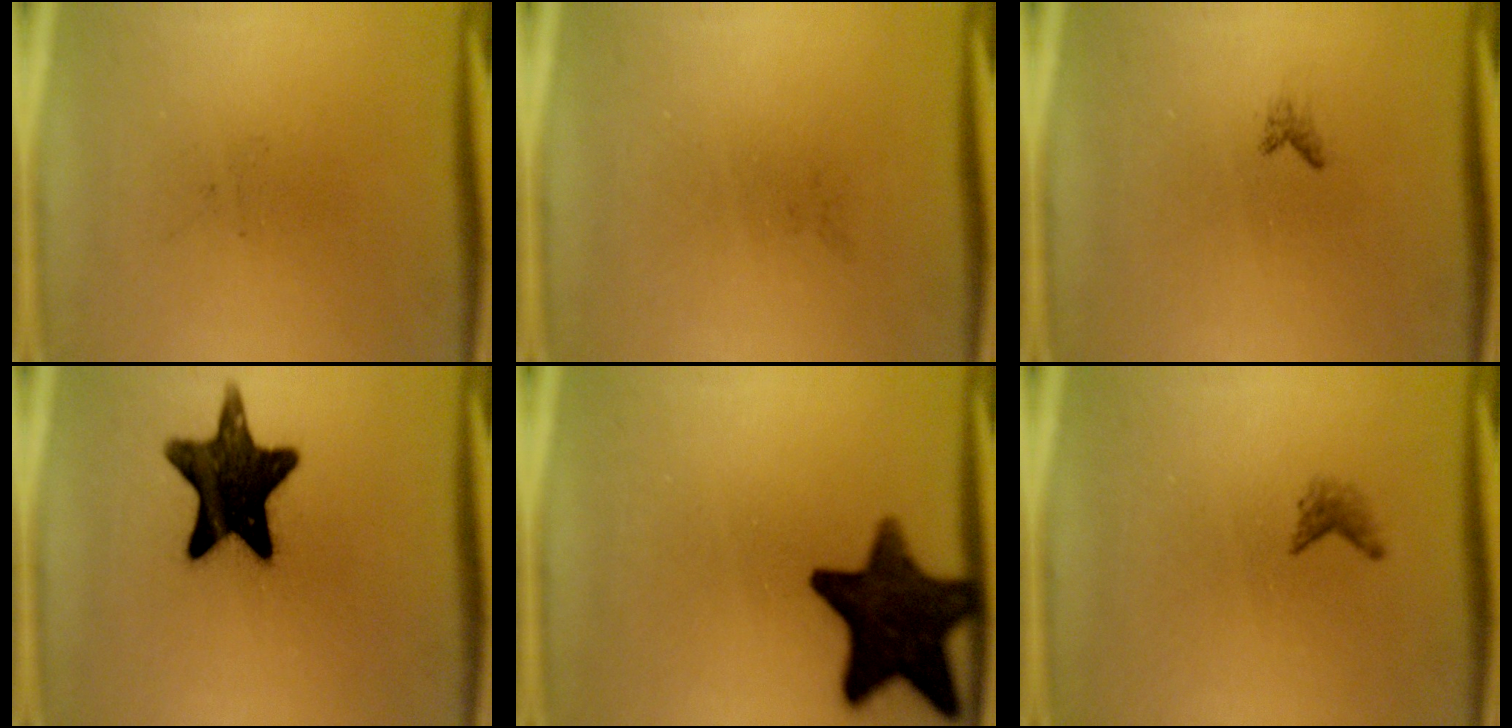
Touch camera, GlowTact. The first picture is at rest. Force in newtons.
{"total": 0.0}
{"total": 0.6}
{"total": 15.3}
{"total": 14.4}
{"total": 1.1}